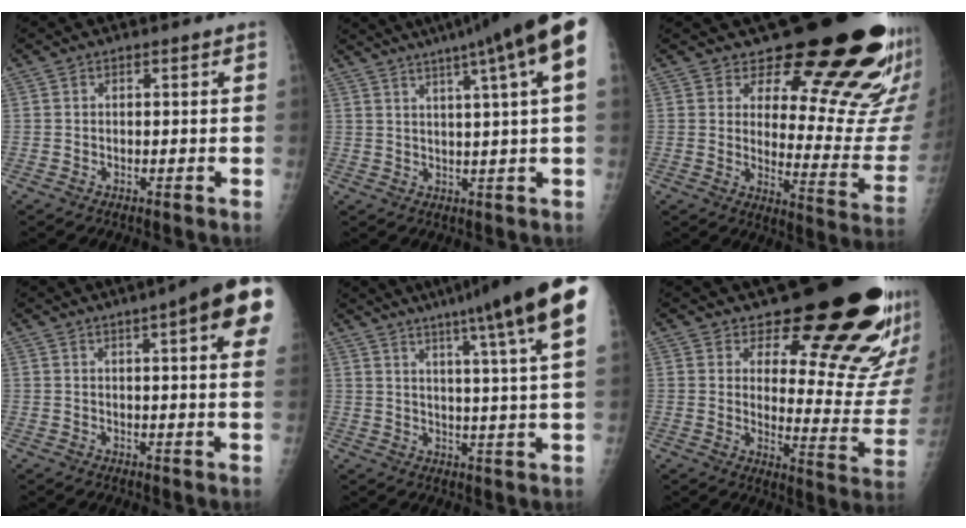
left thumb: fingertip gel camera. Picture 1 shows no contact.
{"total": 15.7, "force": [8.4, 0.2, 13.3], "torque": [-0.188, 0.008, 0.102]}
{"total": 21.1, "force": [15.6, 7.5, 12.1], "torque": [-0.109, -0.130, 0.198]}
{"total": 15.4, "force": [7.1, 2.8, 13.4], "torque": [-0.161, -0.008, 0.080]}
{"total": 20.1, "force": [12.7, 0.4, 15.6], "torque": [-0.217, -0.043, 0.157]}
{"total": 20.4, "force": [14.7, 6.5, 12.5], "torque": [-0.122, -0.129, 0.191]}